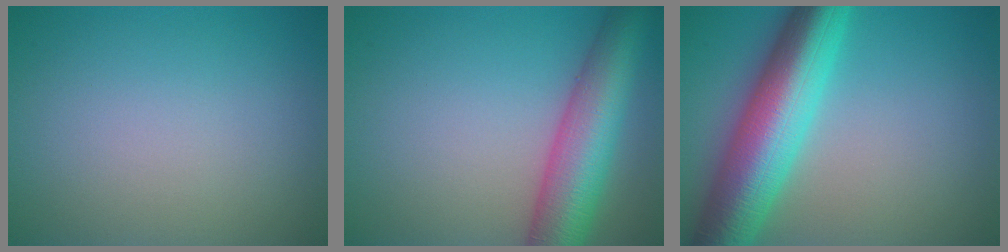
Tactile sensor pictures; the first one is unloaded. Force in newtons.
{"total": 8.8, "press": 8.8, "slide": 0.2}
{"total": 10.7, "press": 10.7, "slide": 0.2}